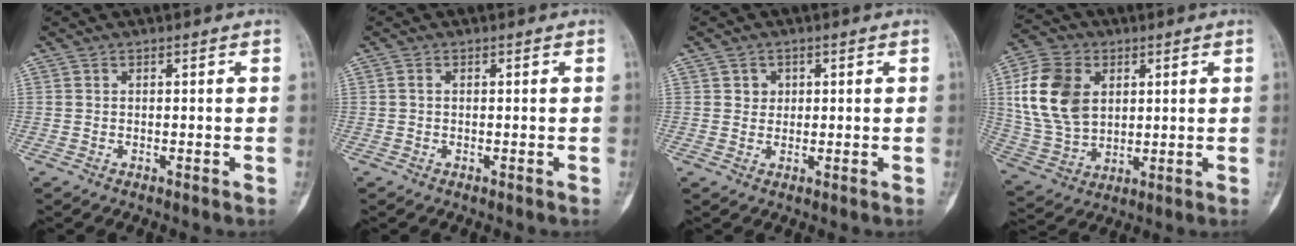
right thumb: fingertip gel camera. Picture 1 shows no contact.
{"total": 0.5, "force": [0.0, 0.3, 0.4], "torque": [-0.011, 0.000, -0.003]}
{"total": 2.1, "force": [0.6, 1.9, 0.6], "torque": [0.002, -0.001, 0.008]}
{"total": 14.9, "force": [3.6, 10.5, 10.0], "torque": [-0.183, -0.005, 0.072]}